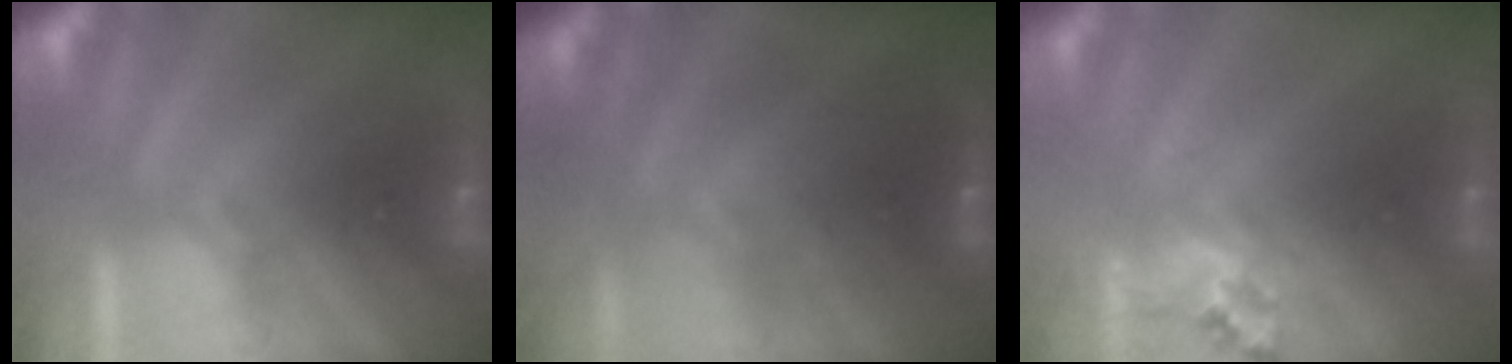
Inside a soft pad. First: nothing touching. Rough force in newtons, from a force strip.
{"total": 8.9}
{"total": 2.5}